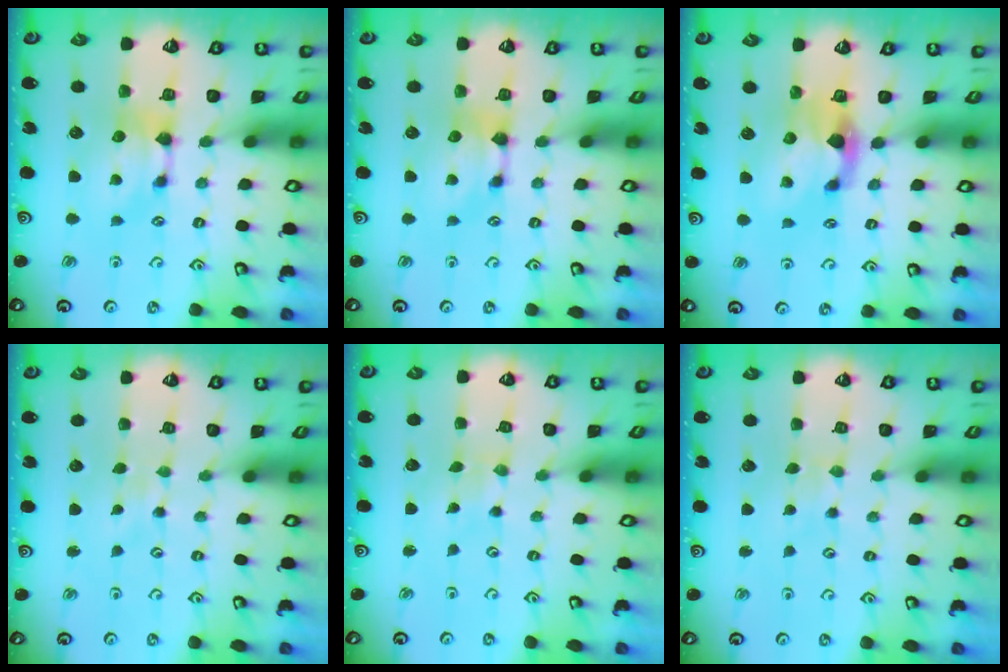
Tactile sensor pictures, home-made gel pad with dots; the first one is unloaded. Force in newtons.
{"total": 0.0}
{"total": 2.2, "press": 1.8, "slide": 1.3}
{"total": 4.6, "press": 4.6, "slide": 0.1}
{"total": 5.3, "press": 5.3, "slide": 0.2}
{"total": 2.1, "press": 2.1, "slide": 0.1}